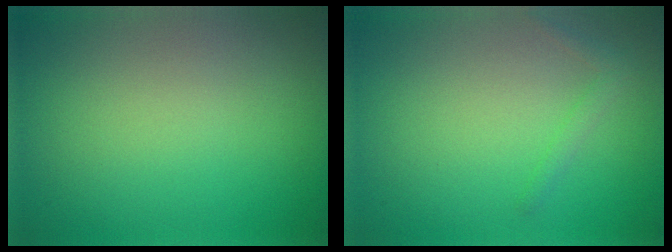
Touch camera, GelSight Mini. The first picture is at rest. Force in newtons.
{"total": 1.1, "press": 1.1, "slide": 0.1}